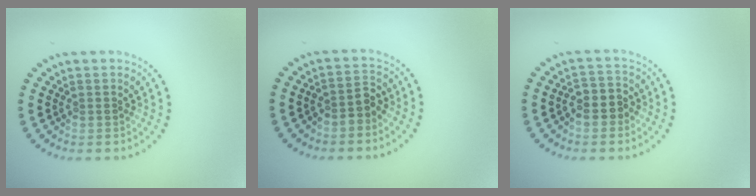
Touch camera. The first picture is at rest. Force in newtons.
{"total": 1.9, "press": 1.6, "slide": 1.0}
{"total": 2.6, "press": 2.4, "slide": 1.0}